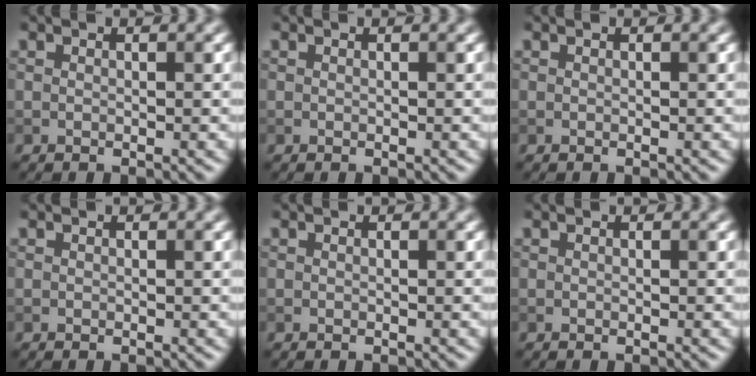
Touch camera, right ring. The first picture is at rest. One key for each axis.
{"total": 0.0}
{"total": 0.0}
{"total": 0.0}
{"total": 0.0}
{"total": 0.0}